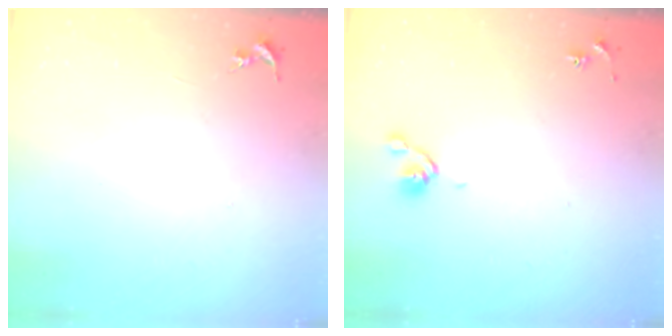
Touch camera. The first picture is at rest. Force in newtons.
{"total": 4.8, "press": 4.7, "slide": 1.1}